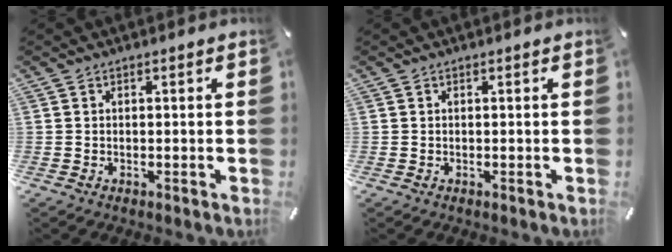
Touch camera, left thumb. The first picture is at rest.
{"total": 0.0}